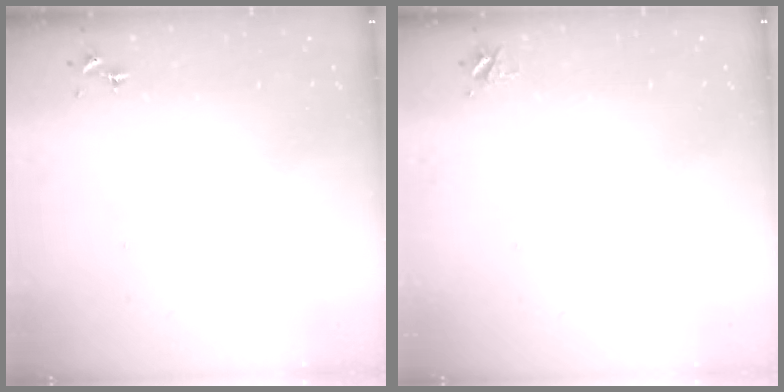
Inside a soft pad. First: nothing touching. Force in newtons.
{"total": 3.7, "press": 3.6, "slide": 0.5}